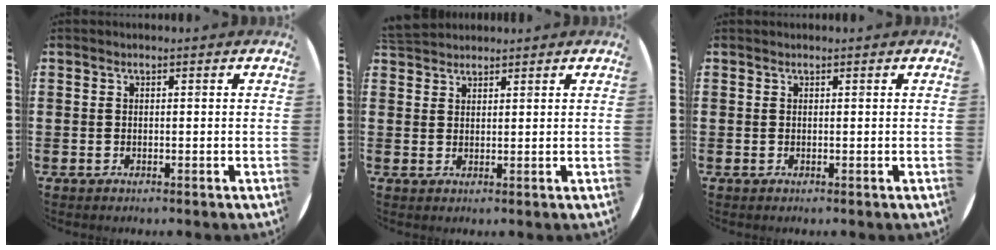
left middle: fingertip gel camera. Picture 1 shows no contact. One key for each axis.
{"total": 2.3, "fx": 2.3, "fy": 0.6, "fz": -0.1, "tx": -0.003, "ty": 0.000, "tz": 0.045}
{"total": 0.0}